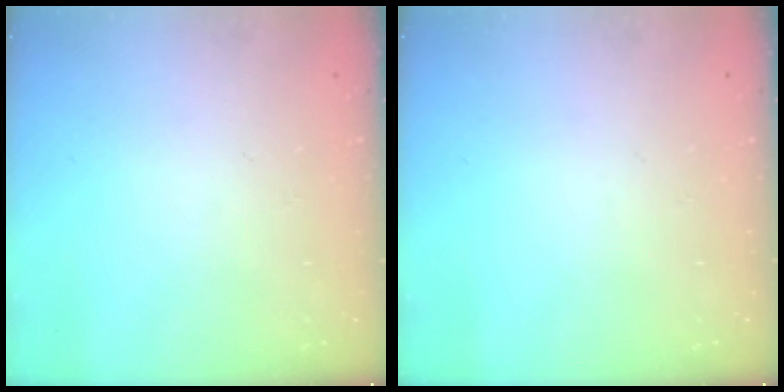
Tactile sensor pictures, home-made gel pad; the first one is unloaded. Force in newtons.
{"total": 0.0}